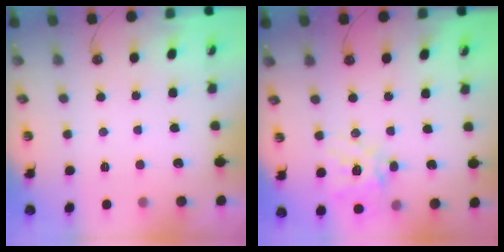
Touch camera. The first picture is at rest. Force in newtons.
{"total": 15.5, "press": 15.3, "slide": 2.2}